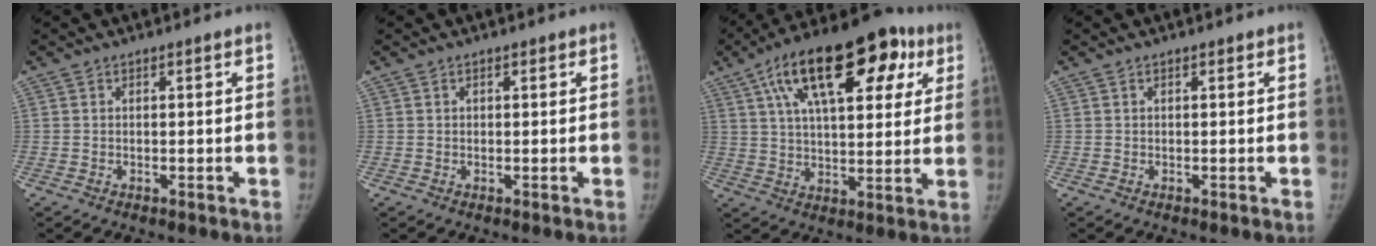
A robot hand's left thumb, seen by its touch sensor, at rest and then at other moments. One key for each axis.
{"total": 0.6, "fx": 0.3, "fy": 0.4, "fz": 0.3, "tx": 0.003, "ty": 0.000, "tz": 0.002}
{"total": 24.6, "fx": 10.8, "fy": 11.4, "fz": 19.0, "tx": -0.275, "ty": 0.018, "tz": 0.166}
{"total": 0.0}